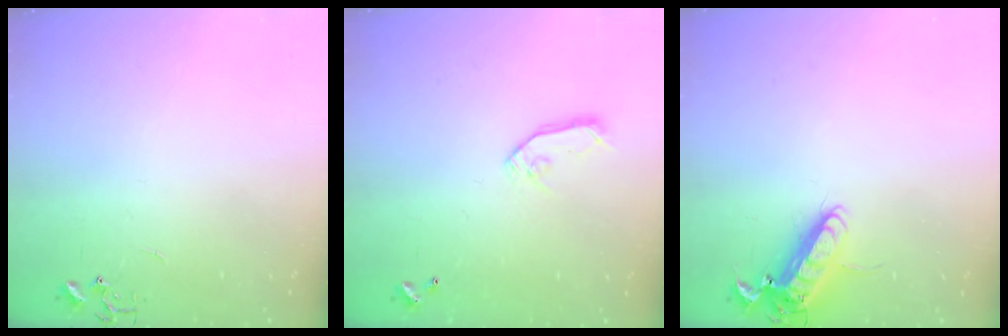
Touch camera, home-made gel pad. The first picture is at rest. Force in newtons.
{"total": 8.0, "press": 8.0, "slide": 0.4}
{"total": 13.2, "press": 13.0, "slide": 2.1}